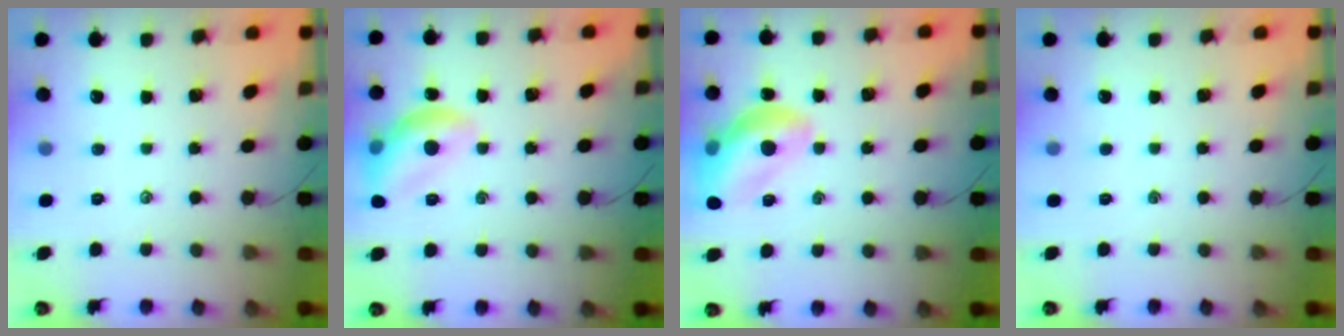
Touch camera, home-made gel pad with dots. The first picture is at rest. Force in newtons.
{"total": 12.4, "press": 12.4, "slide": 0.8}
{"total": 14.8, "press": 14.7, "slide": 2.2}
{"total": 0.0}